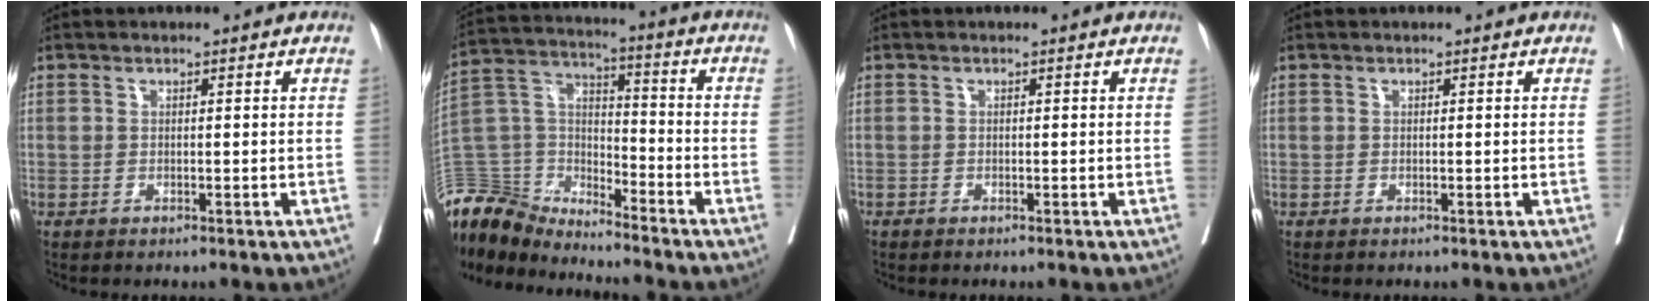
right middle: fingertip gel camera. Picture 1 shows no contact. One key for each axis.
{"total": 13.6, "fx": -13.4, "fy": 2.1, "fz": 1.1, "tx": -0.027, "ty": 0.043, "tz": -0.258}
{"total": 0.0}
{"total": 0.0}